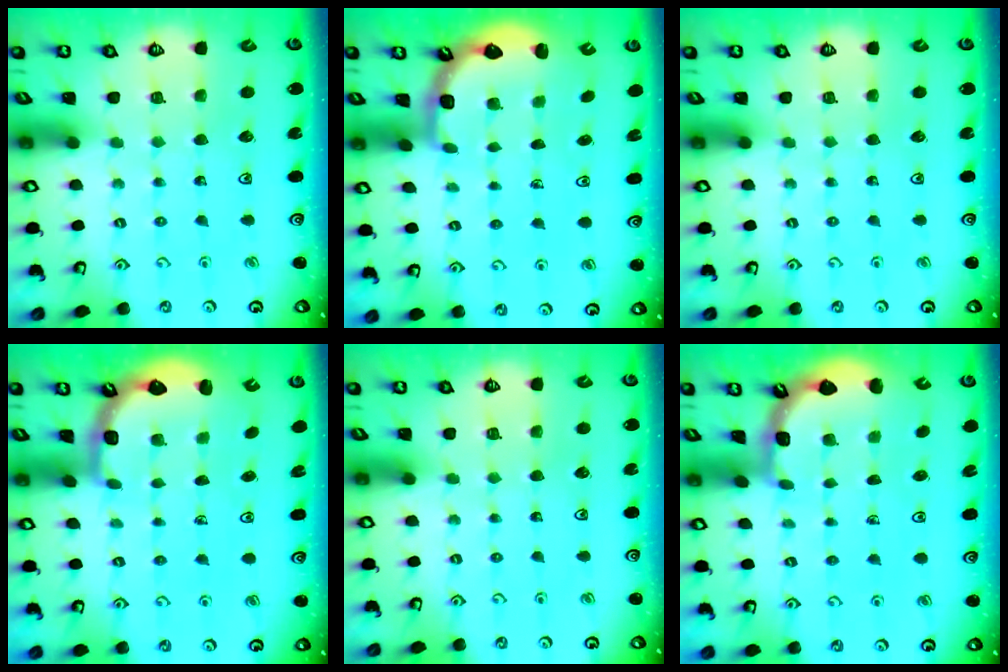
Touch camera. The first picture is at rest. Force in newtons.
{"total": 2.5, "press": 2.1, "slide": 1.3}
{"total": 0.0}
{"total": 2.5, "press": 2.1, "slide": 1.4}
{"total": 0.0}
{"total": 2.1, "press": 2.1, "slide": 0.2}